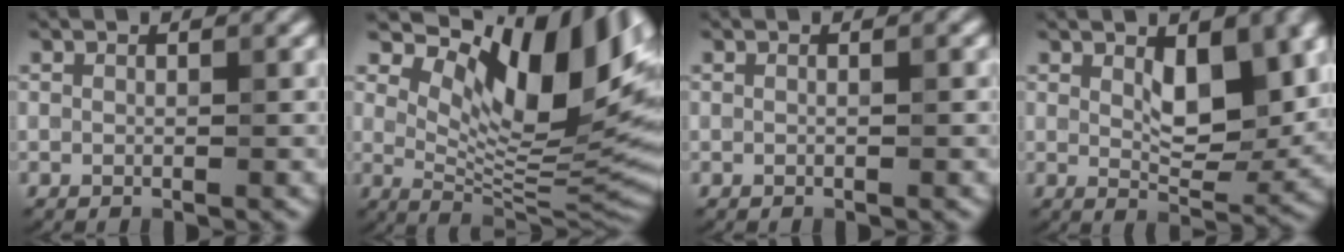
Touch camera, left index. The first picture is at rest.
{"total": 13.6, "force": [6.3, 5.5, 10.7], "torque": [-0.150, -0.001, 0.113]}
{"total": 0.9, "force": [0.2, 0.3, 0.8], "torque": [-0.010, -0.010, -0.007]}
{"total": 6.0, "force": [1.8, 2.7, 5.1], "torque": [-0.075, -0.006, 0.034]}